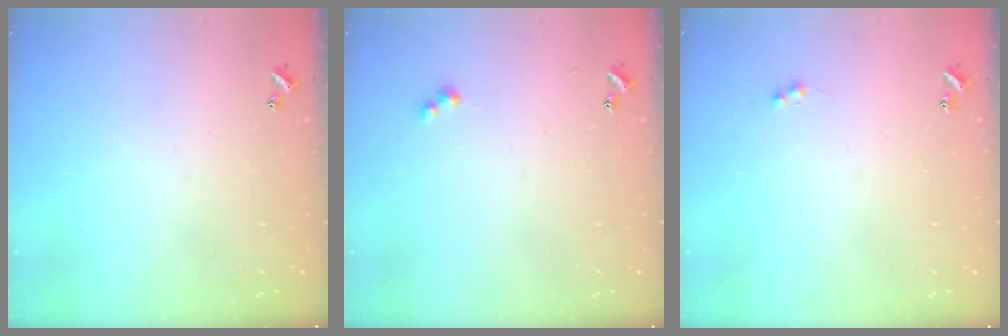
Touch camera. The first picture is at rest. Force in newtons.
{"total": 1.9, "press": 1.8, "slide": 0.4}
{"total": 1.2, "press": 1.1, "slide": 0.6}